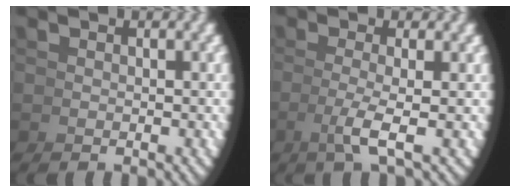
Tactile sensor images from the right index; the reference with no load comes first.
{"total": 2.7, "force": [-0.2, -0.6, 2.7], "torque": [-0.054, -0.006, 0.003]}